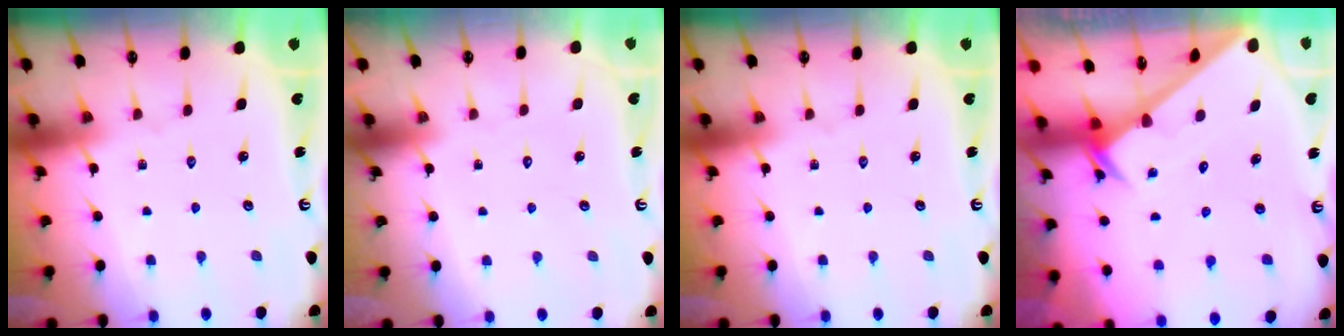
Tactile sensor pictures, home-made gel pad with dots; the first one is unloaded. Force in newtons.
{"total": 1.7, "press": 1.7, "slide": 0.1}
{"total": 0.0}
{"total": 1.6, "press": 1.6, "slide": 0.1}